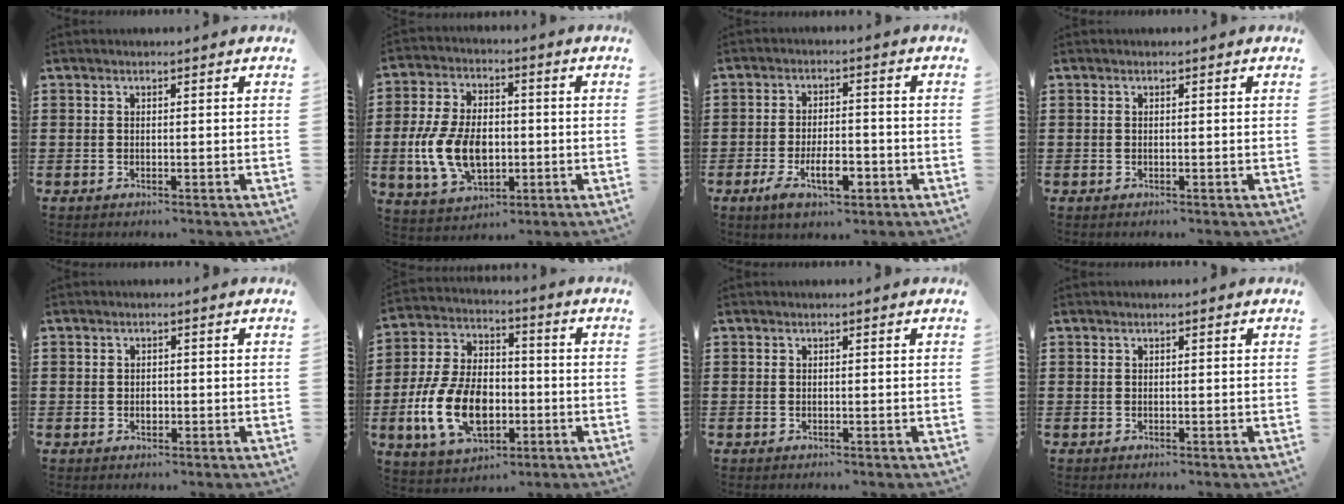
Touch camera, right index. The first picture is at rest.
{"total": 10.9, "force": [-1.8, 6.8, 8.3], "torque": [-0.200, 0.000, -0.035]}
{"total": 7.3, "force": [-3.1, 3.3, 5.7], "torque": [-0.094, -0.006, -0.059]}
{"total": 0.0}
{"total": 1.4, "force": [-0.2, 1.2, 0.7], "torque": [-0.015, 0.004, -0.004]}
{"total": 13.3, "force": [-3.6, 8.1, 9.9], "torque": [-0.241, -0.003, -0.069]}
{"total": 0.0}
{"total": 0.0}